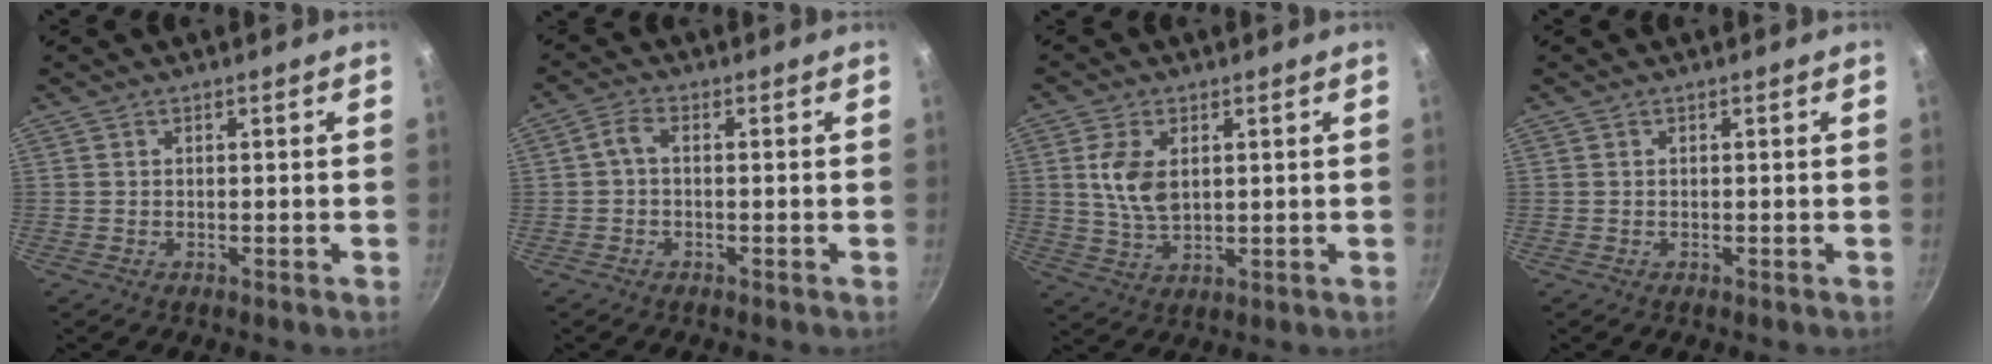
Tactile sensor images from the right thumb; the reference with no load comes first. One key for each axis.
{"total": 2.6, "fx": -0.4, "fy": 1.4, "fz": 2.2, "tx": -0.054, "ty": 0.012, "tz": -0.014}
{"total": 7.5, "fx": 1.6, "fy": 4.4, "fz": 5.9, "tx": -0.113, "ty": -0.009, "tz": 0.035}
{"total": 0.0}